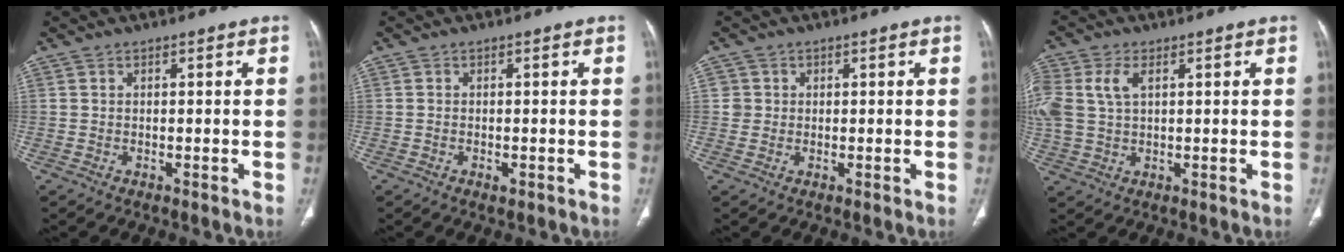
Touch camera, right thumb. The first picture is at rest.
{"total": 1.0, "force": [-0.5, 0.5, 0.7], "torque": [-0.012, 0.001, -0.008]}
{"total": 1.9, "force": [0.3, 1.8, 0.0], "torque": [0.016, 0.005, 0.001]}
{"total": 9.1, "force": [2.5, 5.6, 6.8], "torque": [-0.179, 0.014, 0.053]}